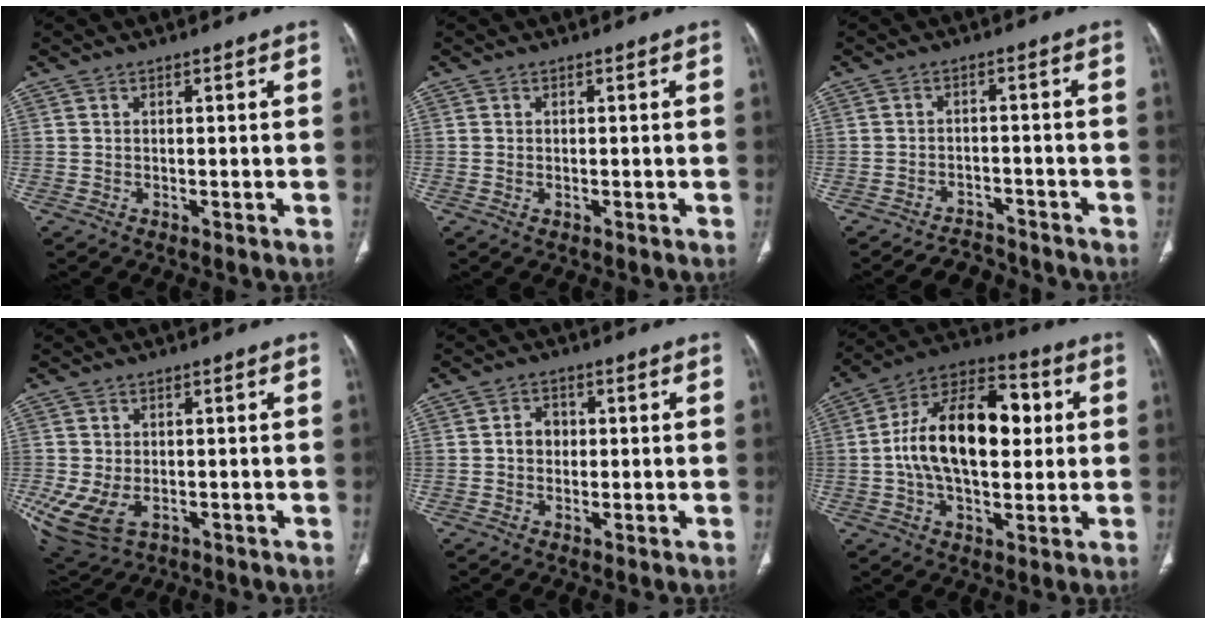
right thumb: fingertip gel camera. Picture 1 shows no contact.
{"total": 0.5, "force": [-0.1, 0.4, 0.4], "torque": [-0.014, 0.000, -0.001]}
{"total": 4.7, "force": [-4.4, 1.7, -0.2], "torque": [-0.002, 0.033, -0.069]}
{"total": 10.3, "force": [-3.0, 6.9, 7.1], "torque": [-0.162, -0.005, -0.038]}
{"total": 3.4, "force": [0.1, 2.9, 1.8], "torque": [-0.015, 0.010, -0.004]}
{"total": 20.7, "force": [2.0, 11.8, 17.0], "torque": [-0.266, 0.028, 0.026]}